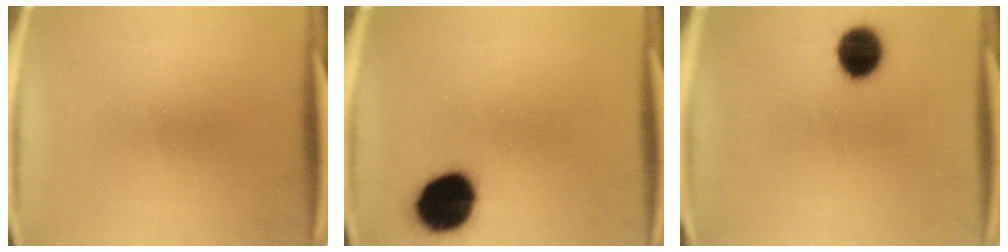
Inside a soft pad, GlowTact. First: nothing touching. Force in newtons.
{"total": 14.7}
{"total": 9.3}